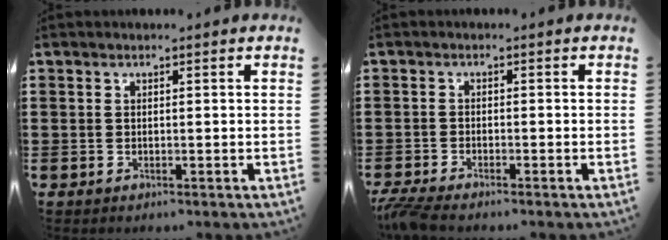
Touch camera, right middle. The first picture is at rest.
{"total": 2.5, "force": [-2.3, 0.0, 1.1], "torque": [-0.040, -0.010, -0.050]}